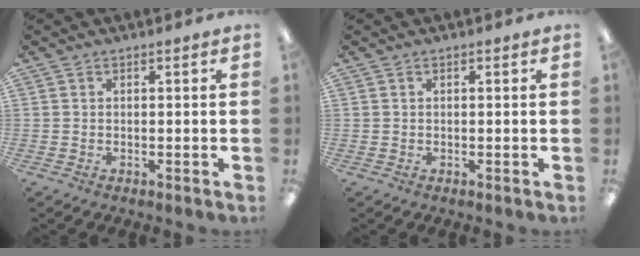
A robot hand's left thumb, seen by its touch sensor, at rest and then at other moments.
{"total": 0.0}